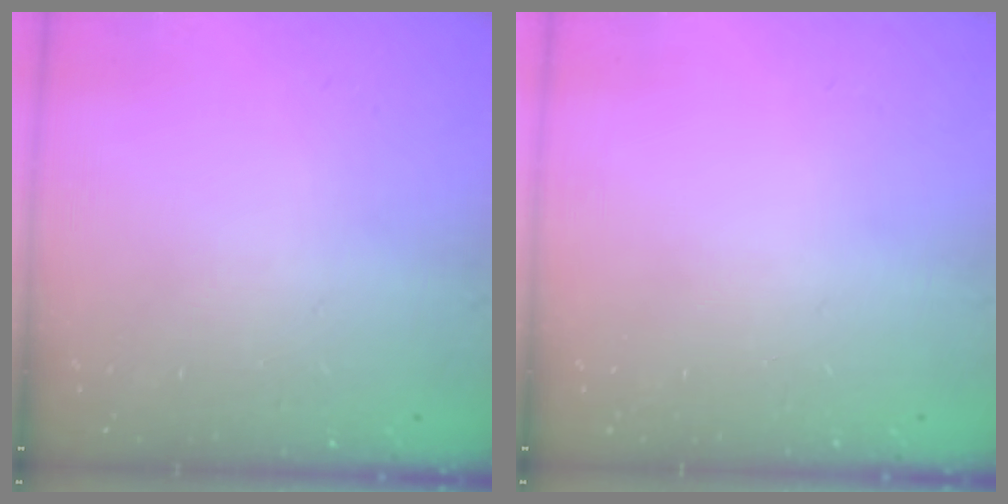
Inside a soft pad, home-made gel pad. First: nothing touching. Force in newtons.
{"total": 0.0}